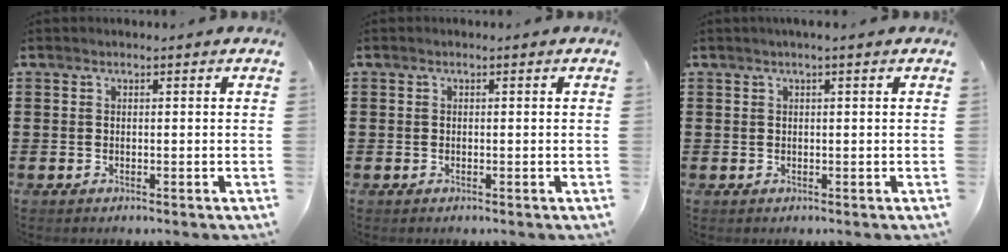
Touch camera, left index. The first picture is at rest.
{"total": 0.0}
{"total": 0.9, "force": [0.4, -0.1, 0.8], "torque": [-0.015, 0.000, 0.008]}